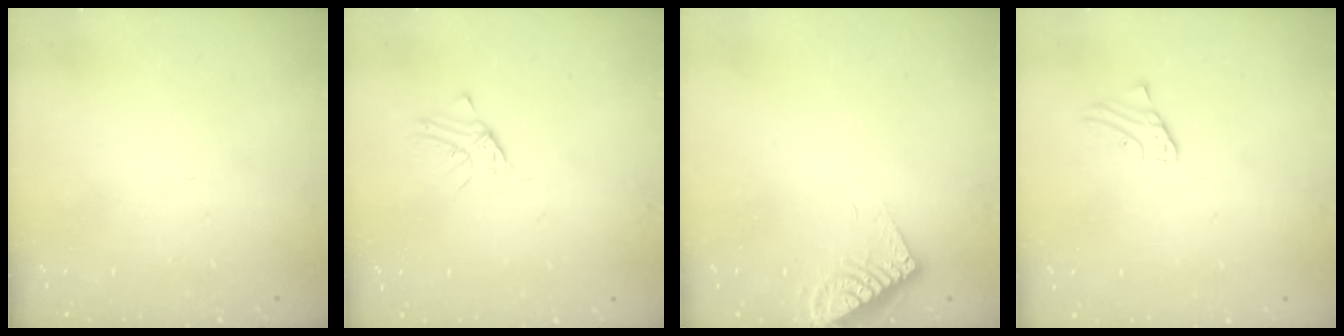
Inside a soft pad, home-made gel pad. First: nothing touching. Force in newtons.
{"total": 2.1, "press": 2.1, "slide": 0.2}
{"total": 8.6, "press": 8.5, "slide": 0.8}
{"total": 1.8, "press": 1.8, "slide": 0.1}